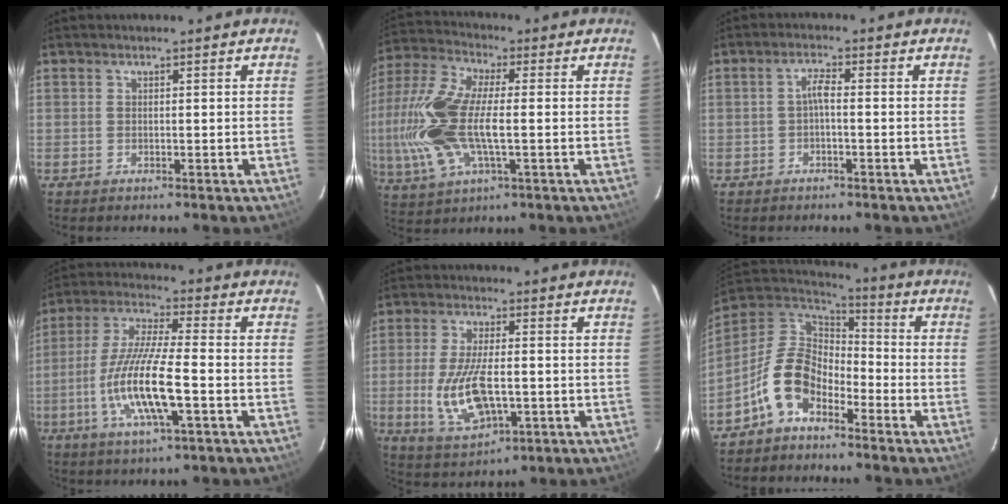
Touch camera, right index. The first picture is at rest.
{"total": 17.9, "force": [-1.7, 7.4, 16.2], "torque": [-0.357, 0.002, -0.036]}
{"total": 2.1, "force": [-0.7, 0.4, 1.9], "torque": [-0.040, 0.008, -0.013]}
{"total": 14.0, "force": [-4.1, 2.1, 13.2], "torque": [-0.271, -0.008, -0.079]}
{"total": 12.0, "force": [-2.1, 5.0, 10.7], "torque": [-0.220, -0.011, -0.029]}
{"total": 11.3, "force": [-6.3, 7.0, 6.3], "torque": [-0.136, 0.025, -0.127]}